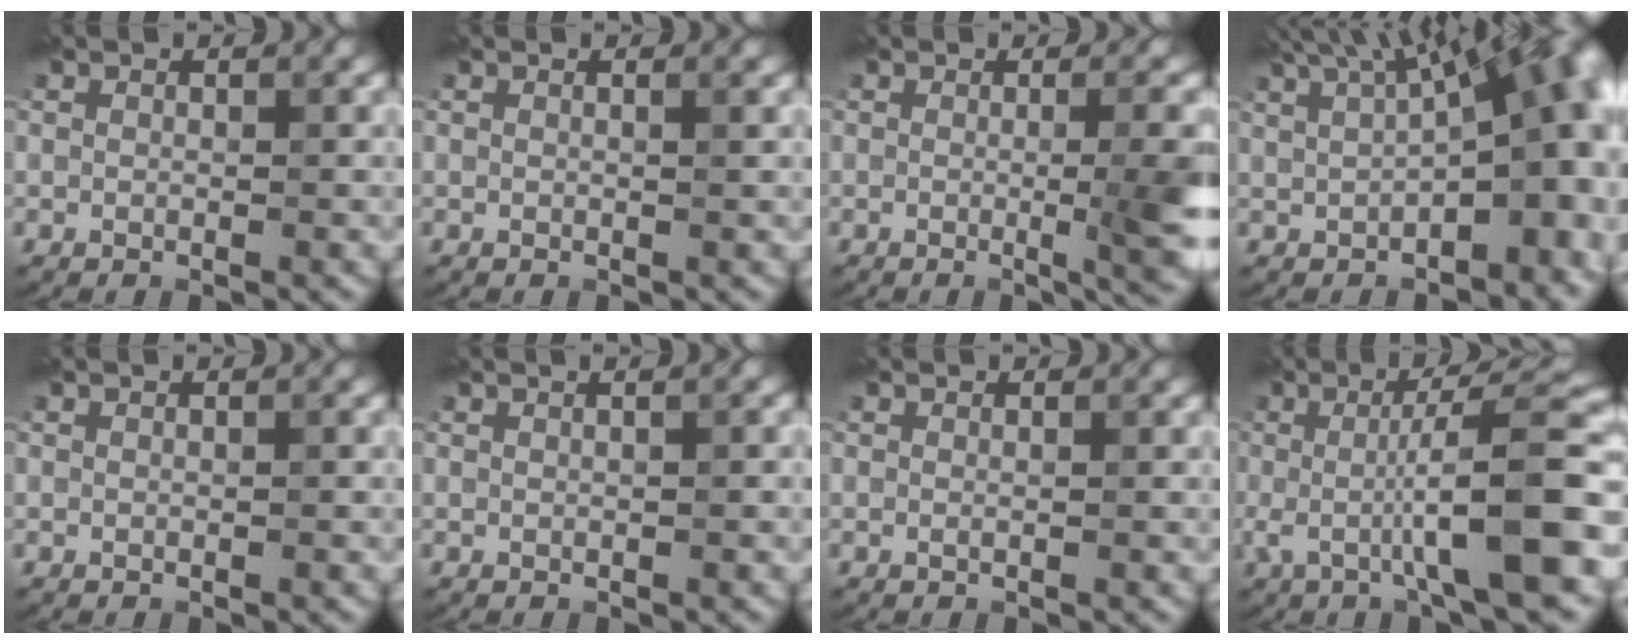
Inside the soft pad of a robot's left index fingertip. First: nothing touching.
{"total": 0.7, "force": [0.2, 0.2, 0.6], "torque": [-0.002, 0.002, -0.001]}
{"total": 8.1, "force": [-0.7, 2.9, 7.6], "torque": [-0.059, -0.005, -0.004]}
{"total": 15.5, "force": [3.0, 6.7, 13.6], "torque": [-0.158, 0.025, 0.067]}
{"total": 0.0}
{"total": 1.6, "force": [0.5, 0.6, 1.4], "torque": [-0.015, 0.002, -0.003]}
{"total": 0.0}
{"total": 9.9, "force": [-0.7, 2.1, 9.6], "torque": [-0.132, 0.001, -0.014]}